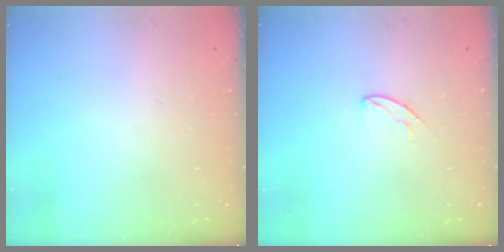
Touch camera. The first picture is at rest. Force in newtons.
{"total": 5.2, "press": 5.1, "slide": 0.4}